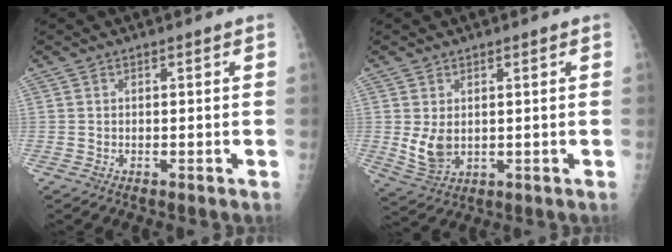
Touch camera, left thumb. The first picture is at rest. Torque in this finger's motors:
{"motor_torque": [0.49, 0.66, 0.75, -0.24, 0.08]}